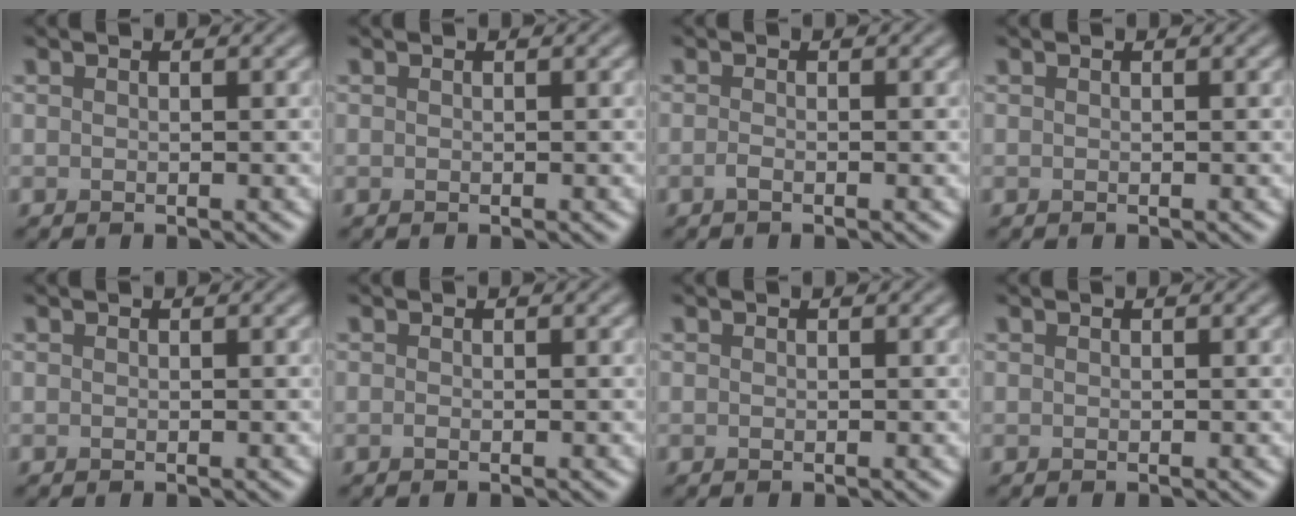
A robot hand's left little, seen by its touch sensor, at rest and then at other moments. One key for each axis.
{"total": 0.0}
{"total": 0.7, "fx": -0.4, "fy": 0.2, "fz": 0.5, "tx": -0.012, "ty": -0.002, "tz": -0.009}
{"total": 0.0}
{"total": 0.0}
{"total": 0.0}
{"total": 0.0}
{"total": 0.0}